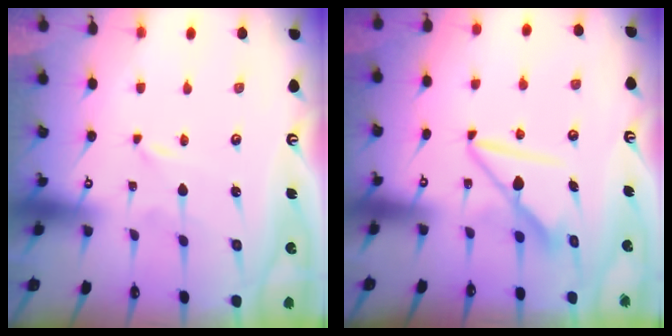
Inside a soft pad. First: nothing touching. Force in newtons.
{"total": 9.2, "press": 9.2, "slide": 0.7}